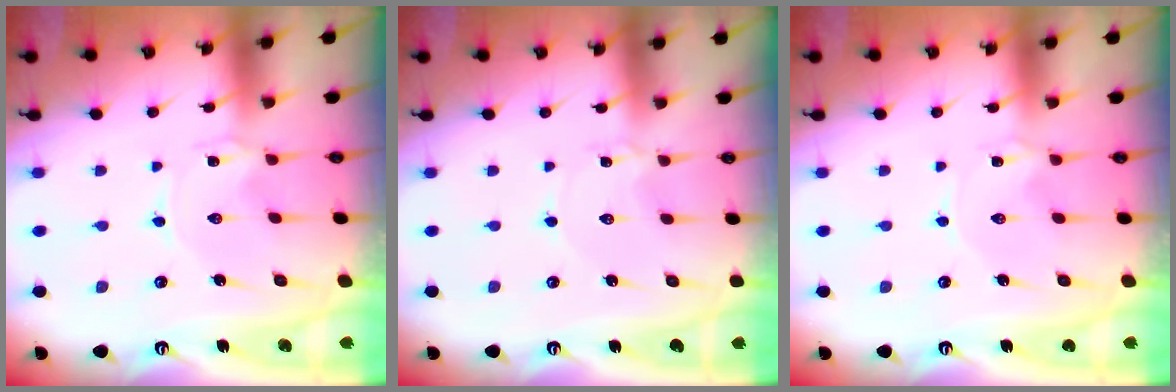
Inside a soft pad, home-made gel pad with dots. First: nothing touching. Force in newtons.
{"total": 1.4, "press": 1.4, "slide": 0.1}
{"total": 0.0}